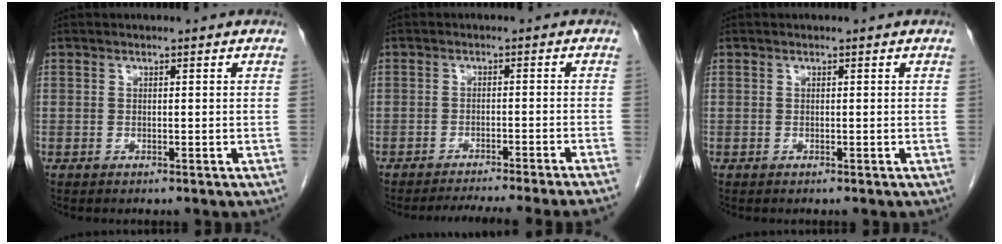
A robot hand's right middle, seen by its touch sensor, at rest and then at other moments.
{"total": 12.5, "force": [-11.4, -1.4, 5.0], "torque": [-0.051, -0.021, -0.149]}
{"total": 0.0}